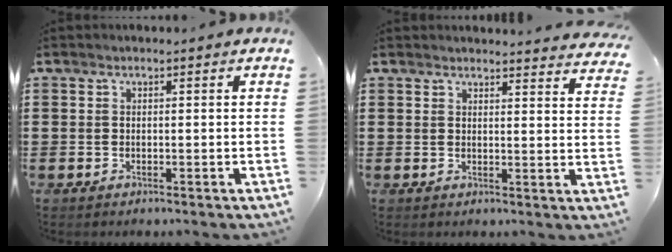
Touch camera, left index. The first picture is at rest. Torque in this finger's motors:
{"motor_torque": [0.09, -0.05, 0.59, 0.08]}